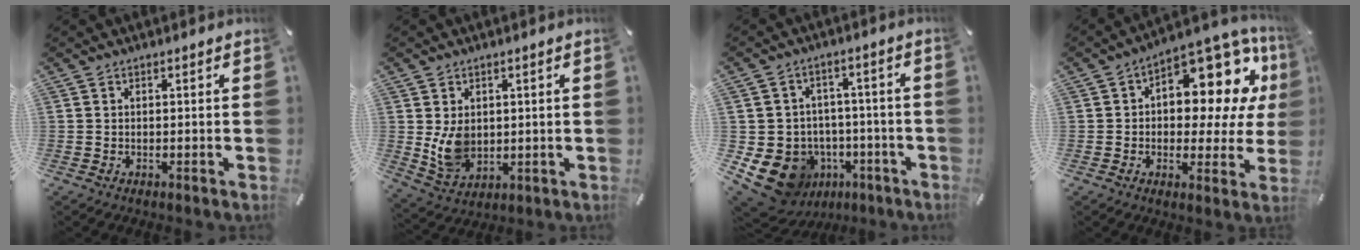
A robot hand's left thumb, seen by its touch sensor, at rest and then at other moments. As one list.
[{"total": 7.8, "force": [0.9, 6.4, 4.4], "torque": [-0.095, -0.009, 0.015]}, {"total": 13.5, "force": [-5.2, 11.6, 4.6], "torque": [-0.089, 0.021, -0.070]}, {"total": 14.0, "force": [6.5, 7.9, 9.6], "torque": [-0.122, -0.072, 0.108]}]